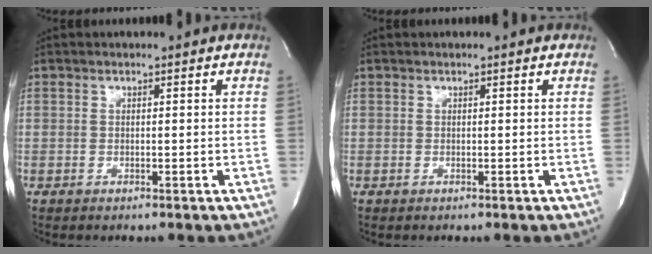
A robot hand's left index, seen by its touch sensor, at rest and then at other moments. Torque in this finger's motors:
{"motor_torque": [0.17, -0.12, 0.00, 0.01]}